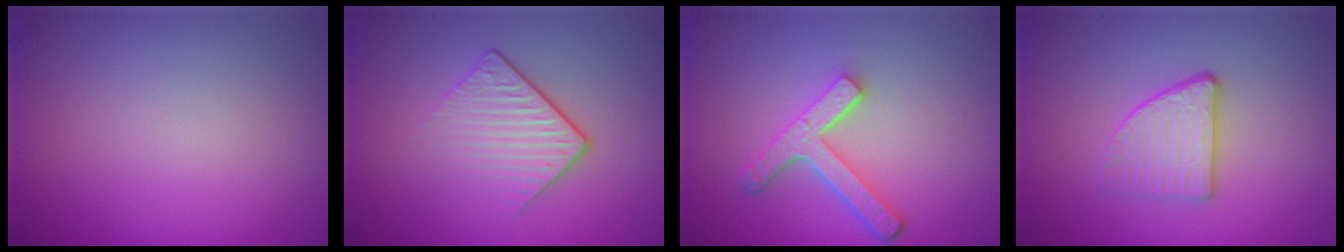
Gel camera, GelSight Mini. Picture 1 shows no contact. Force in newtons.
{"total": 4.0, "press": 2.5, "slide": 3.2}
{"total": 4.1, "press": 3.2, "slide": 2.6}
{"total": 2.7, "press": 2.4, "slide": 1.1}